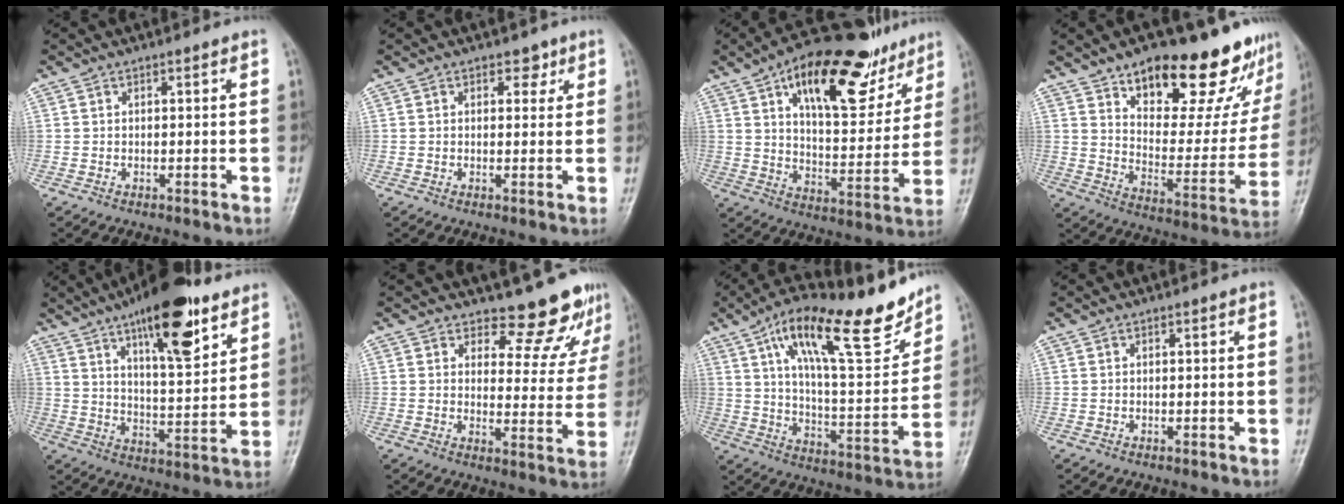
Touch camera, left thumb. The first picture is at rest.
{"total": 2.3, "force": [1.3, 1.6, 1.1], "torque": [0.005, -0.004, 0.014]}
{"total": 22.9, "force": [13.2, 10.5, 15.5], "torque": [-0.187, -0.034, 0.209]}
{"total": 25.7, "force": [17.5, 10.6, 15.5], "torque": [-0.165, -0.085, 0.254]}
{"total": 17.9, "force": [10.5, 5.8, 13.3], "torque": [-0.173, -0.050, 0.167]}
{"total": 9.9, "force": [9.1, 3.4, 1.8], "torque": [0.016, -0.085, 0.105]}
{"total": 22.5, "force": [14.2, 6.8, 16.1], "torque": [-0.222, -0.055, 0.233]}
{"total": 0.0}